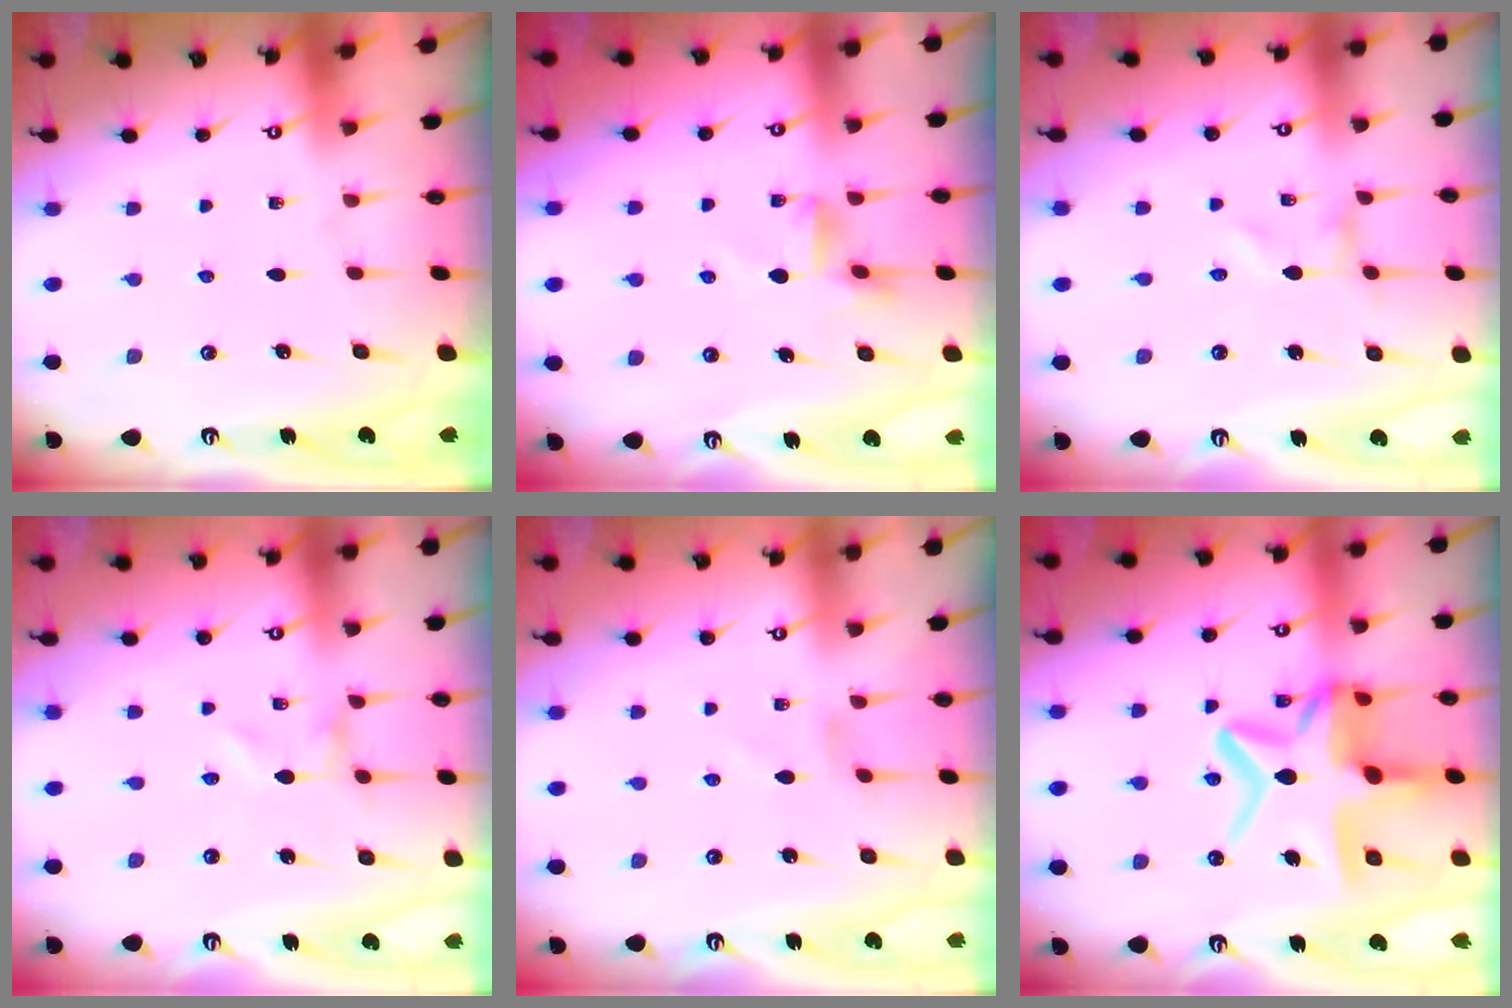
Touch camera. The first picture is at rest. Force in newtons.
{"total": 4.1, "press": 4.1, "slide": 0.6}
{"total": 0.0}
{"total": 0.0}
{"total": 0.0}
{"total": 16.8, "press": 16.7, "slide": 1.8}